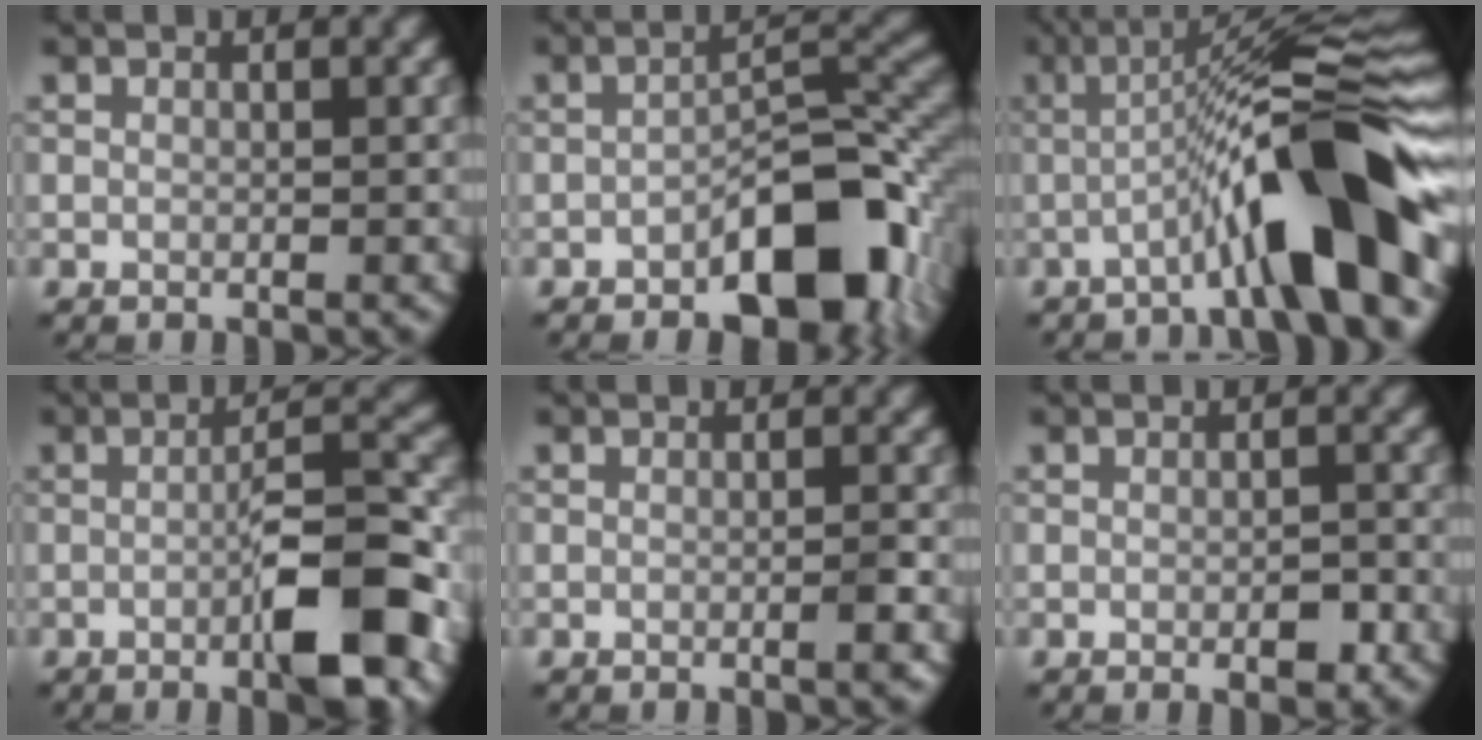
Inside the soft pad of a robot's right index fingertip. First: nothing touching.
{"total": 8.8, "force": [-4.3, 3.7, 6.8], "torque": [-0.085, 0.020, -0.069]}
{"total": 11.4, "force": [-3.3, 1.6, 10.8], "torque": [-0.143, 0.025, -0.065]}
{"total": 8.1, "force": [-2.7, 1.8, 7.5], "torque": [-0.106, 0.013, -0.046]}
{"total": 1.0, "force": [-0.3, 0.0, 0.9], "torque": [-0.012, 0.003, -0.008]}
{"total": 1.8, "force": [-0.8, 0.7, 1.5], "torque": [-0.020, 0.001, -0.011]}